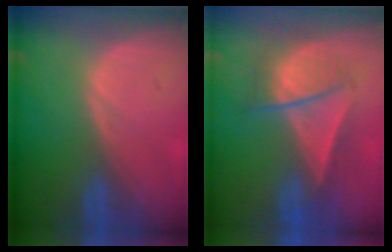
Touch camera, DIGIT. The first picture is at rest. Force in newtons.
{"total": 6.6, "press": 6.6, "slide": 0.5}